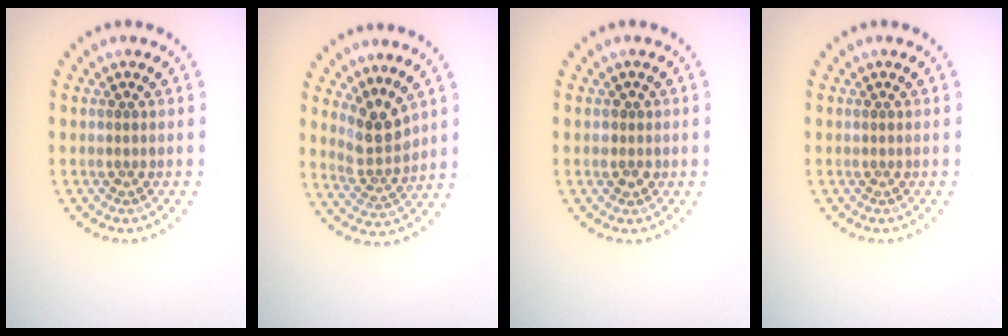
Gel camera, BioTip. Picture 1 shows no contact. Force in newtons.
{"total": 3.2, "press": 2.7, "slide": 1.7}
{"total": 1.2, "press": 1.1, "slide": 0.6}
{"total": 0.0}